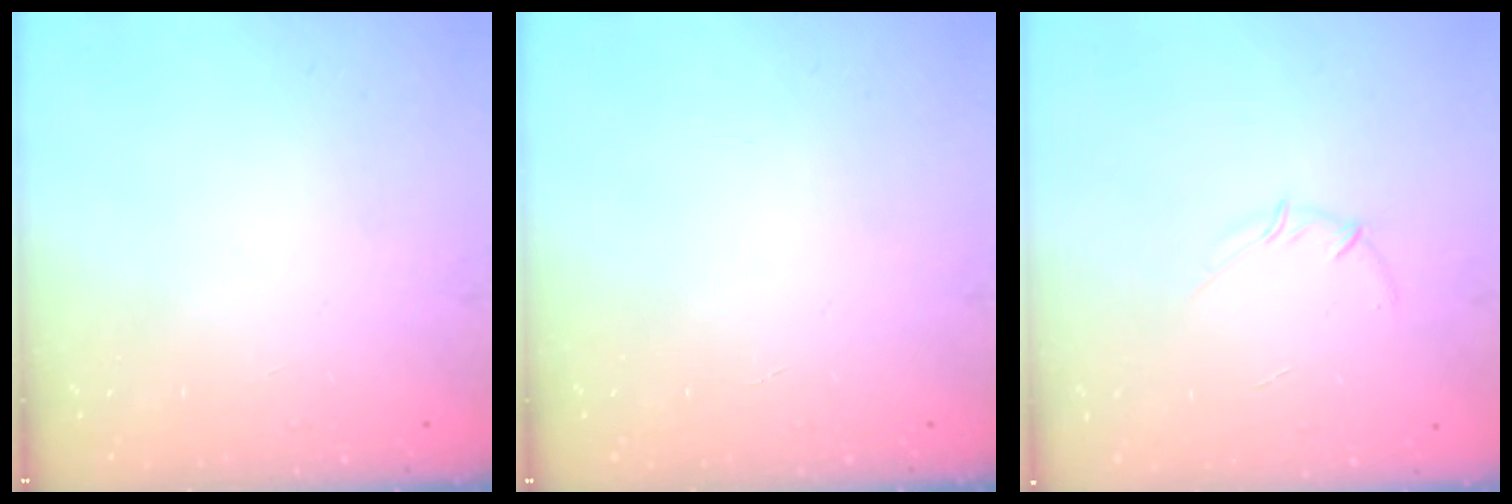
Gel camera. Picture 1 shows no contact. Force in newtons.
{"total": 0.0}
{"total": 3.7, "press": 3.6, "slide": 0.9}